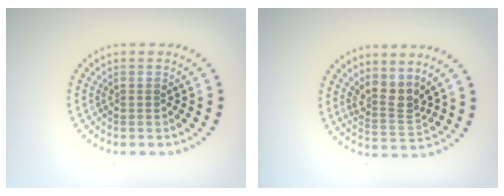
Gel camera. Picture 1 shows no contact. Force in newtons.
{"total": 2.9, "press": 2.1, "slide": 2.0}